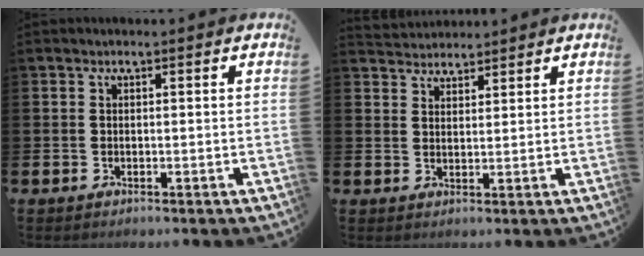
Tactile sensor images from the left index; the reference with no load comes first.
{"total": 3.1, "force": [3.0, 0.7, -0.3], "torque": [-0.004, -0.009, 0.056]}